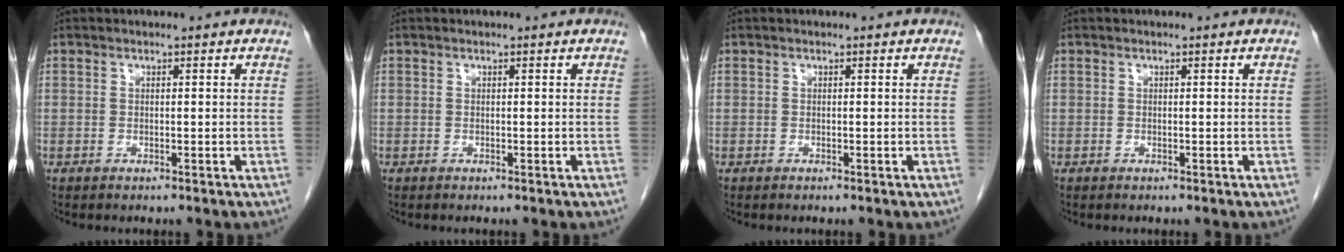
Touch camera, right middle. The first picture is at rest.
{"total": 0.0}
{"total": 0.0}
{"total": 0.0}